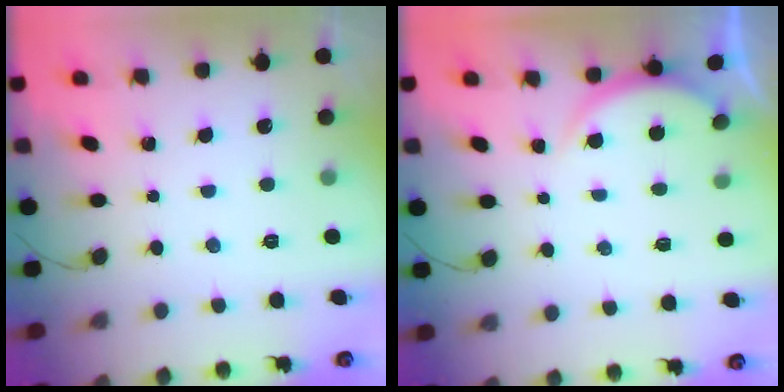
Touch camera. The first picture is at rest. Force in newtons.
{"total": 1.9, "press": 1.9, "slide": 0.5}